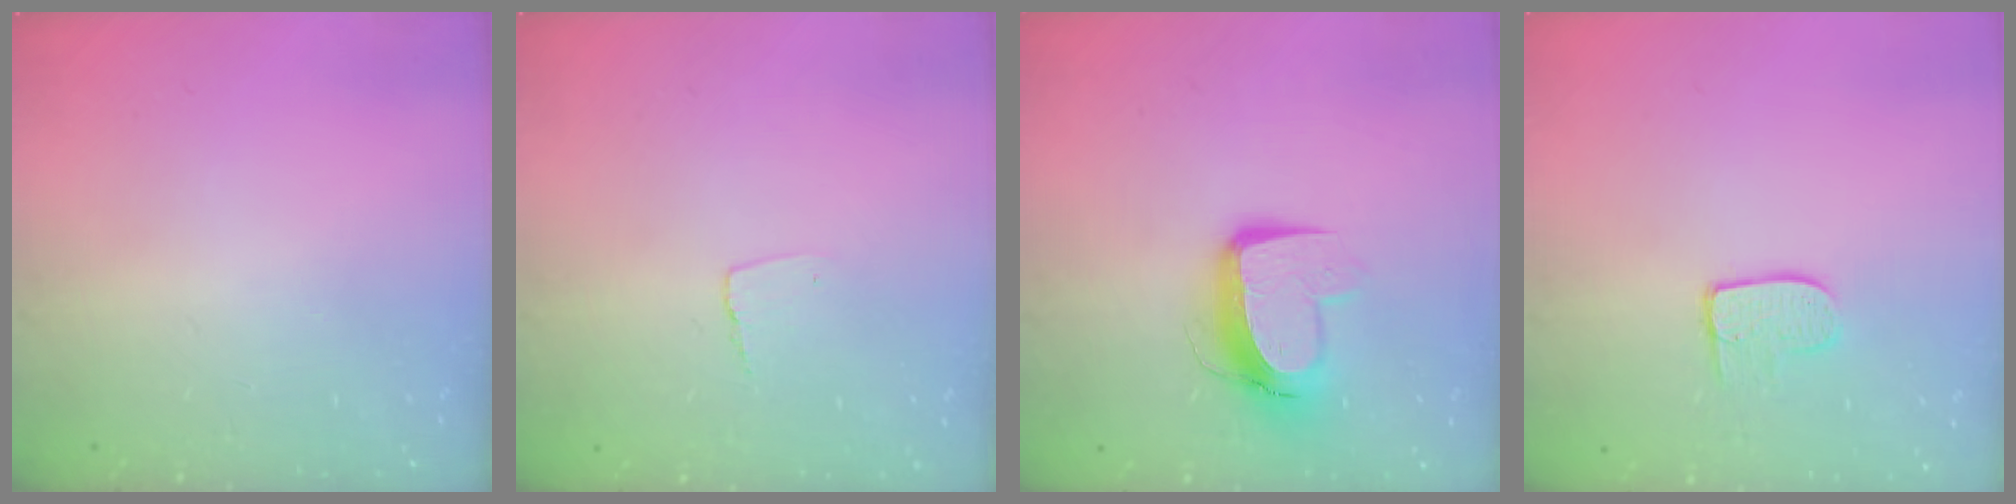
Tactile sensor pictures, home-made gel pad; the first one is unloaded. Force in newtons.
{"total": 4.1, "press": 4.1, "slide": 0.2}
{"total": 10.9, "press": 10.9, "slide": 1.2}
{"total": 6.8, "press": 6.7, "slide": 0.4}